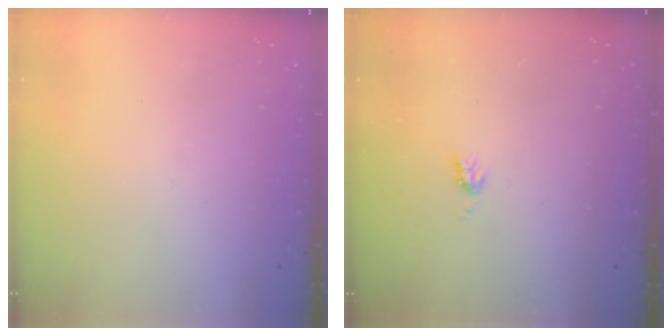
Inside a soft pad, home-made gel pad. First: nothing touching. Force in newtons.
{"total": 3.3, "press": 3.3, "slide": 0.6}